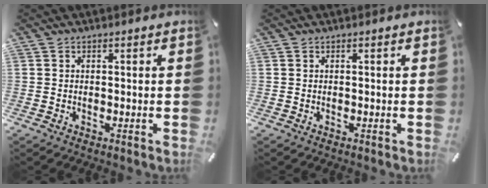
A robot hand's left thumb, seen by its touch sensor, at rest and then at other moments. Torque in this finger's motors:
{"motor_torque": [-0.23, -0.15, -0.07, 0.13, -0.02]}